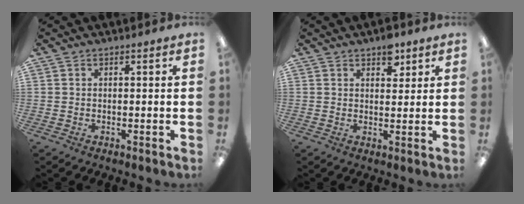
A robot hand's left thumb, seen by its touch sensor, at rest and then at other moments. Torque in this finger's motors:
{"motor_torque": [0.29, 0.10, 0.24, -0.06, 0.00]}